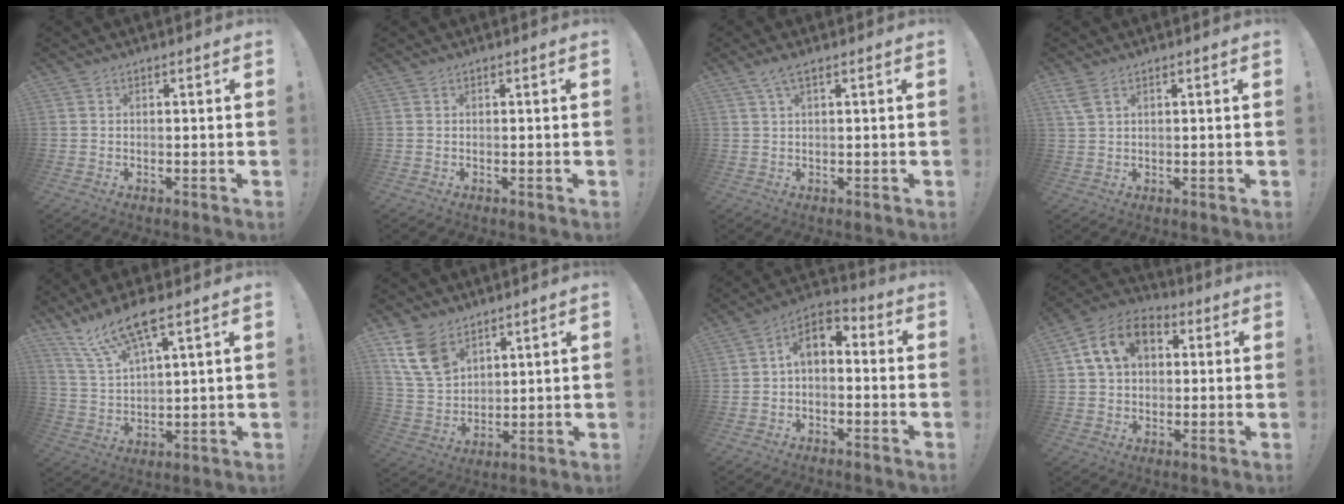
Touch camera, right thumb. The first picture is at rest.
{"total": 0.0}
{"total": 3.0, "force": [1.6, 0.5, 2.5], "torque": [-0.057, 0.000, 0.030]}
{"total": 3.6, "force": [2.1, 1.3, 2.6], "torque": [-0.054, -0.003, 0.041]}
{"total": 12.1, "force": [8.8, 2.6, 8.0], "torque": [-0.161, -0.042, 0.156]}
{"total": 12.5, "force": [7.5, 8.0, 6.0], "torque": [-0.126, -0.033, 0.152]}
{"total": 6.1, "force": [-0.2, 4.0, 4.5], "torque": [-0.076, 0.010, 0.002]}
{"total": 13.4, "force": [4.5, 9.5, 8.3], "torque": [-0.138, 0.004, 0.091]}